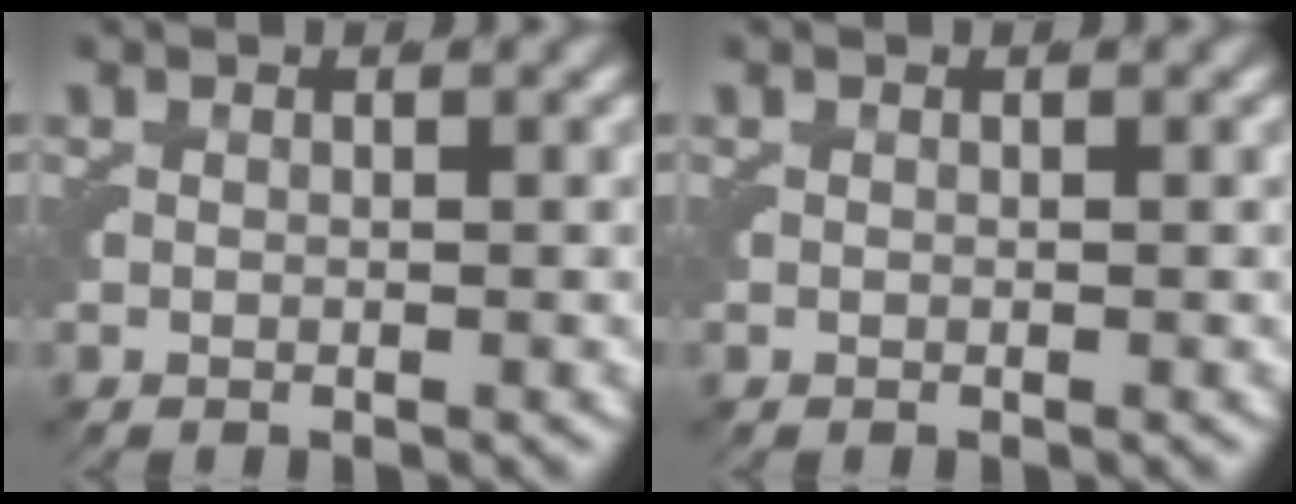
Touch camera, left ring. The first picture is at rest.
{"total": 0.0}